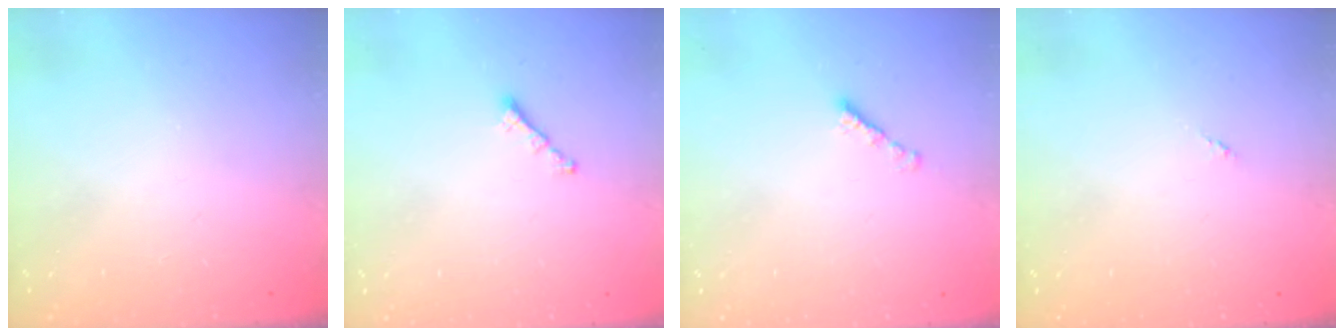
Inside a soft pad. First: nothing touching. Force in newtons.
{"total": 1.6, "press": 1.5, "slide": 0.5}
{"total": 2.2, "press": 2.1, "slide": 0.7}
{"total": 0.0}